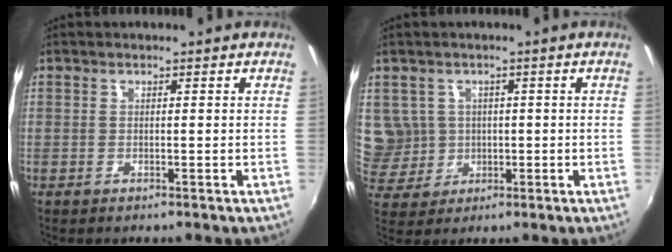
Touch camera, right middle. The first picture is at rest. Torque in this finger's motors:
{"motor_torque": [0.05, -0.05, -0.13, -0.05]}